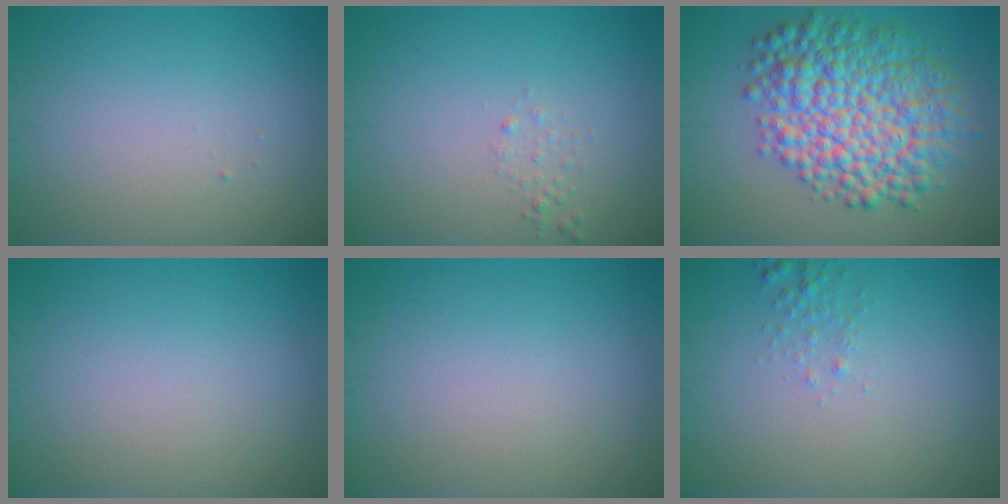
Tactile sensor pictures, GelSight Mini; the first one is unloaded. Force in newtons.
{"total": 0.8, "press": 0.8, "slide": 0.1}
{"total": 10.0, "press": 10.0, "slide": 0.1}
{"total": 0.0}
{"total": 0.0}
{"total": 0.9, "press": 0.9, "slide": 0.1}